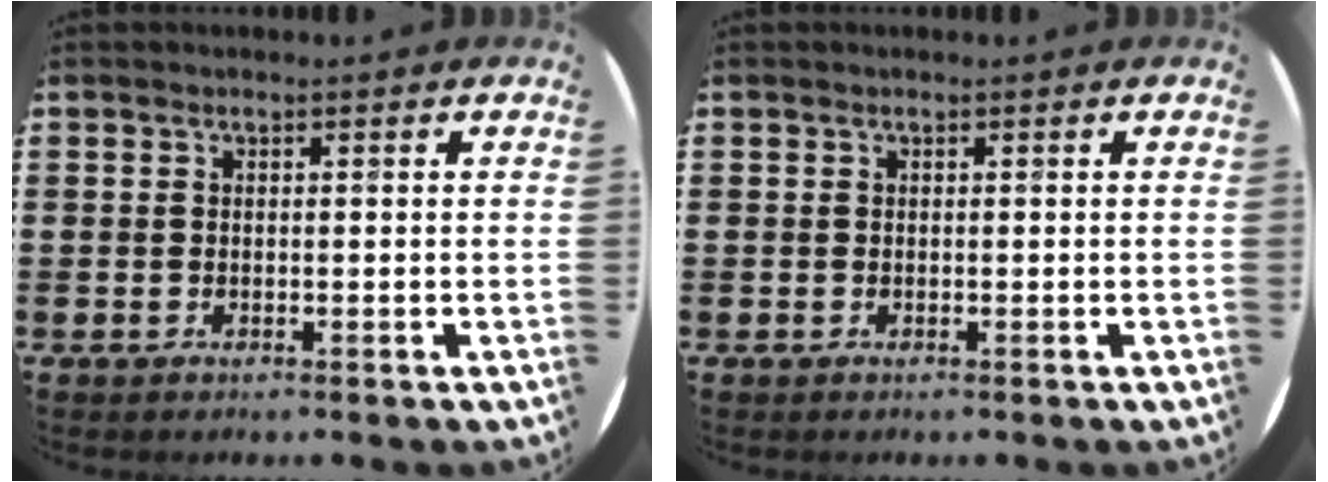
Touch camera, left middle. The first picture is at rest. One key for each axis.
{"total": 0.0}